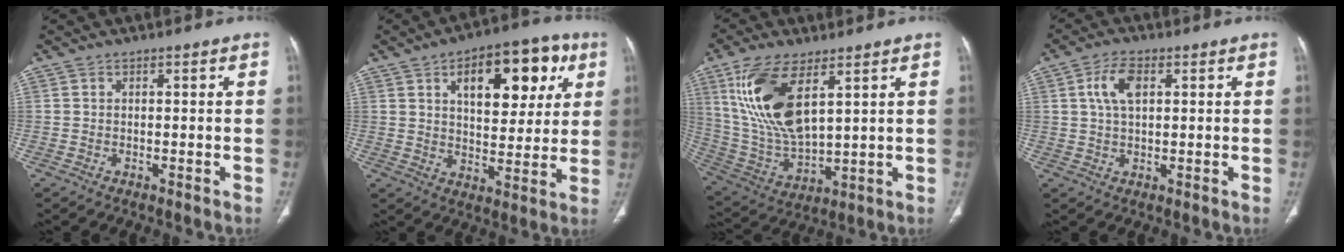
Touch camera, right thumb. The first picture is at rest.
{"total": 17.5, "force": [6.8, 9.0, 13.4], "torque": [-0.134, -0.006, 0.097]}
{"total": 17.0, "force": [7.1, 7.3, 13.6], "torque": [-0.272, -0.028, 0.151]}
{"total": 5.9, "force": [1.7, 3.1, 4.7], "torque": [-0.093, 0.005, 0.033]}